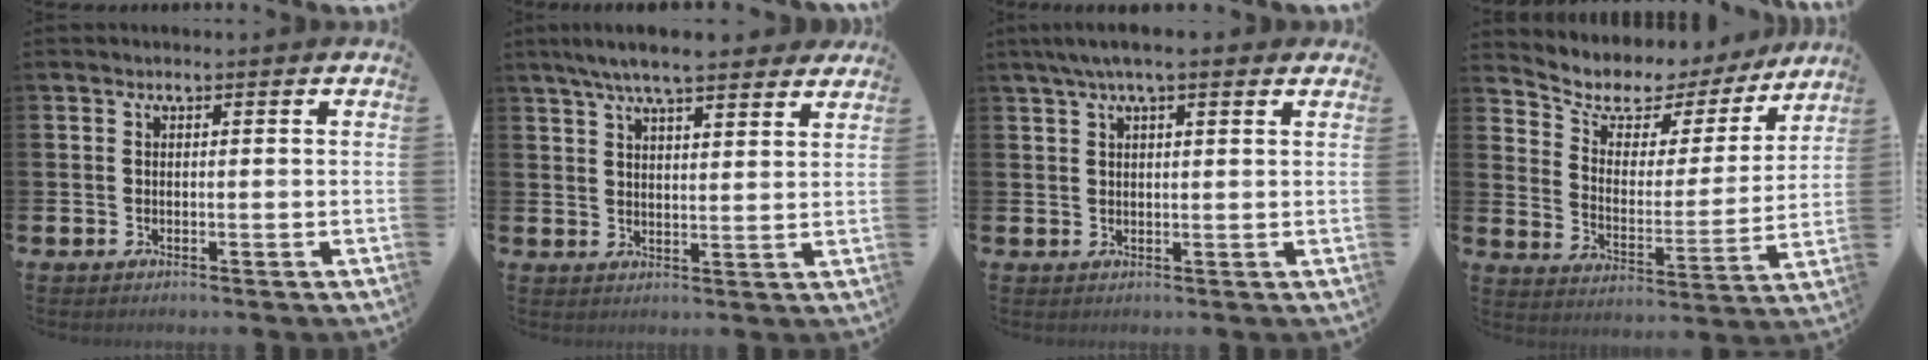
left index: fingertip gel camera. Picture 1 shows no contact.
{"total": 6.8, "force": [6.2, 1.0, 2.7], "torque": [-0.055, -0.022, 0.109]}
{"total": 4.1, "force": [3.0, 0.9, 2.7], "torque": [-0.054, 0.002, 0.052]}
{"total": 7.2, "force": [6.1, 3.4, 1.9], "torque": [-0.069, -0.045, 0.100]}